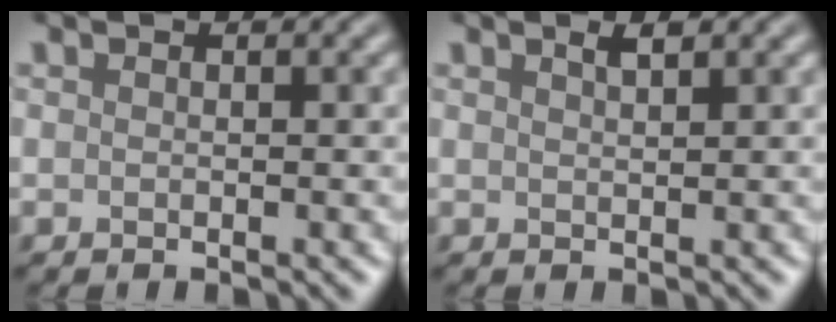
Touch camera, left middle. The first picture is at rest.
{"total": 1.0, "force": [0.7, 0.1, 0.6], "torque": [-0.012, 0.001, 0.012]}